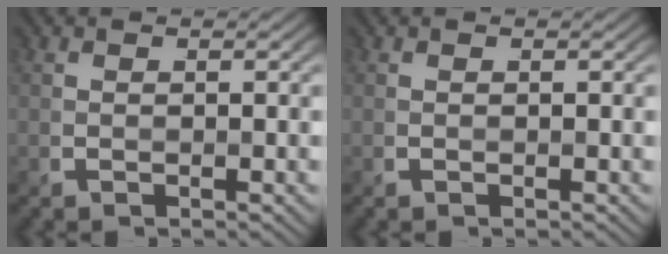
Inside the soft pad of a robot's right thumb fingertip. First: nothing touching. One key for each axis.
{"total": 0.0}